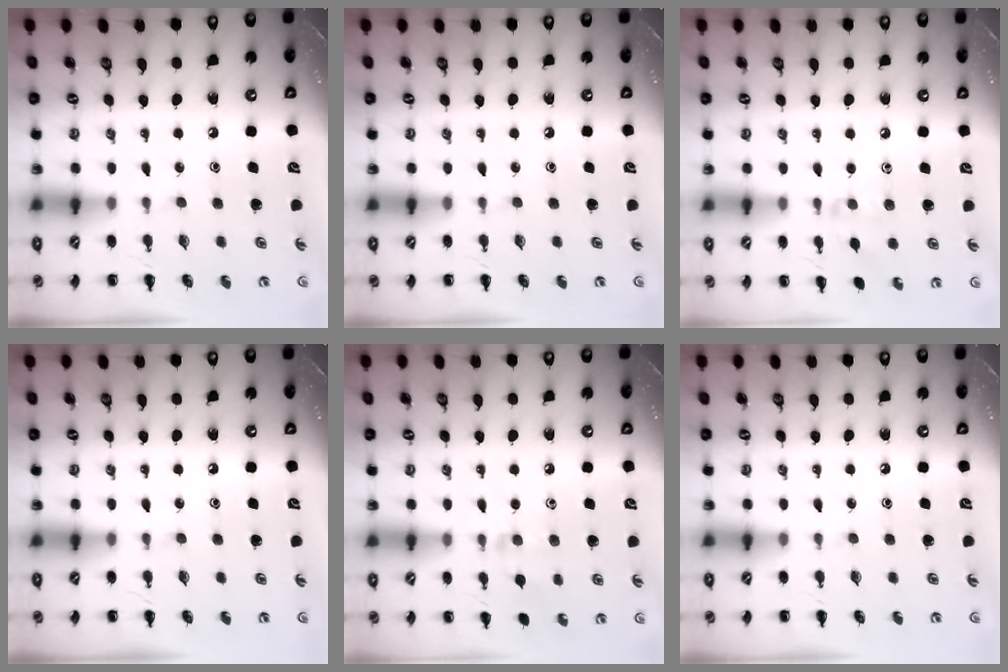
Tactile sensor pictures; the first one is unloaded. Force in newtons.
{"total": 0.0}
{"total": 6.3, "press": 6.1, "slide": 1.8}
{"total": 0.0}
{"total": 6.5, "press": 6.1, "slide": 2.3}
{"total": 0.0}